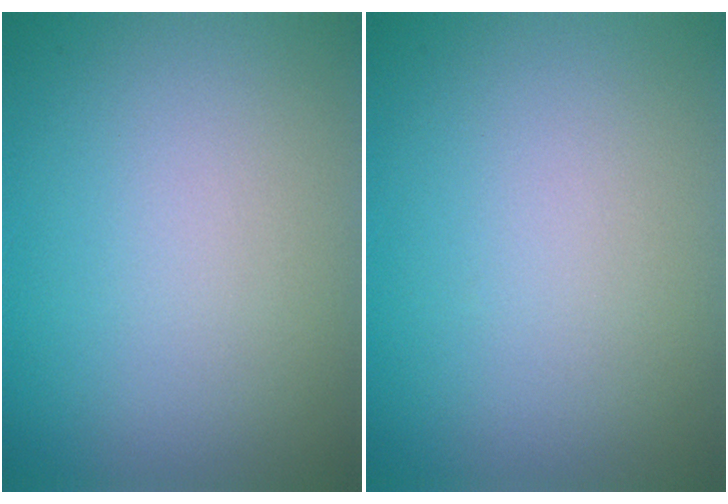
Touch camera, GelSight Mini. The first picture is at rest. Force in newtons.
{"total": 0.0}